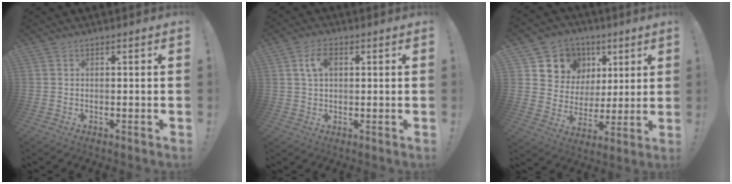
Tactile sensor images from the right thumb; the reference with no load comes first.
{"total": 5.9, "force": [1.8, 3.7, 4.2], "torque": [-0.074, 0.006, 0.032]}
{"total": 11.2, "force": [4.9, 9.9, 2.0], "torque": [-0.030, -0.033, 0.113]}